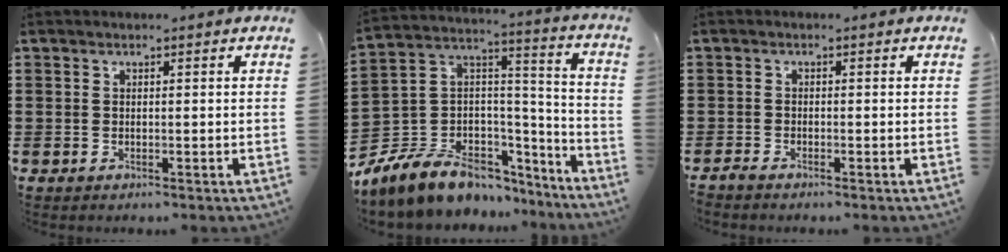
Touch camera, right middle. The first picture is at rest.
{"total": 9.0, "force": [-7.0, 4.9, 2.7], "torque": [-0.093, -0.005, -0.142]}
{"total": 1.1, "force": [-1.0, 0.0, 0.3], "torque": [-0.017, -0.006, -0.022]}